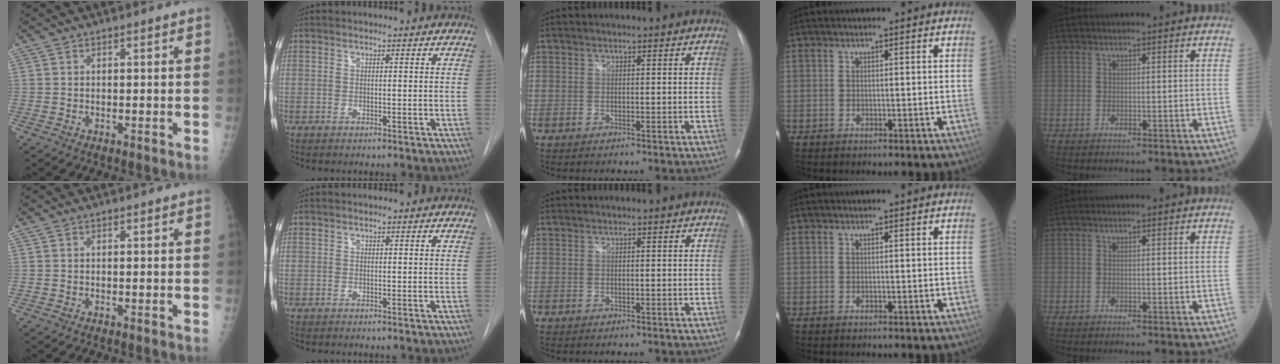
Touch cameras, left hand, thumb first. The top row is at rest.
{}